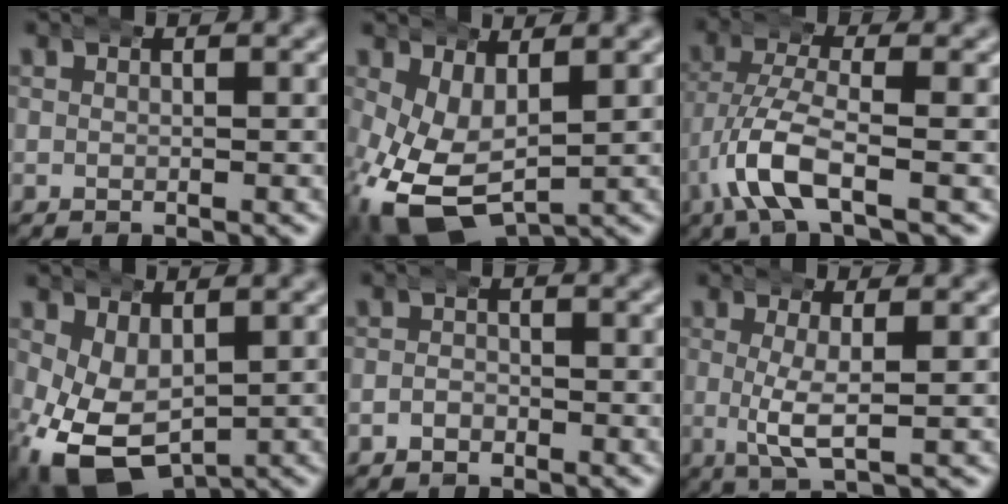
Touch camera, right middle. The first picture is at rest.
{"total": 10.1, "force": [-3.4, 7.2, 6.2], "torque": [-0.159, -0.073, -0.027]}
{"total": 5.1, "force": [-1.4, 2.0, 4.5], "torque": [-0.121, -0.023, -0.011]}
{"total": 10.0, "force": [-3.5, 7.2, 6.0], "torque": [-0.148, -0.078, -0.024]}
{"total": 1.4, "force": [-1.1, 0.9, 0.1], "torque": [-0.004, -0.013, -0.015]}
{"total": 3.4, "force": [0.1, 0.6, 3.4], "torque": [-0.076, -0.018, 0.013]}